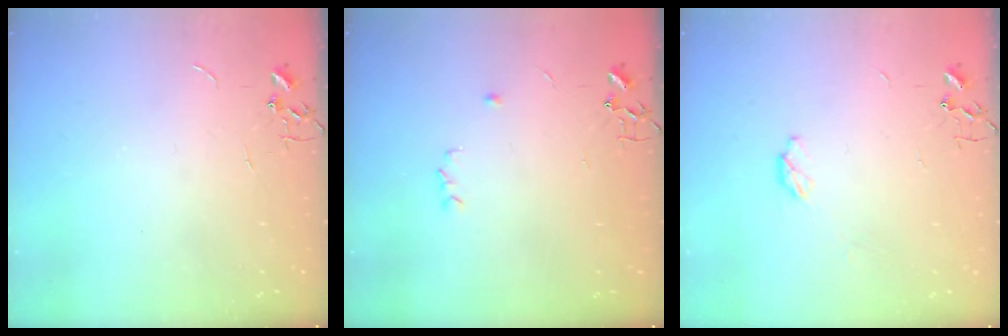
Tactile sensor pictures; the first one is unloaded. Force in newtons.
{"total": 3.4, "press": 3.4, "slide": 0.6}
{"total": 4.2, "press": 4.2, "slide": 0.4}